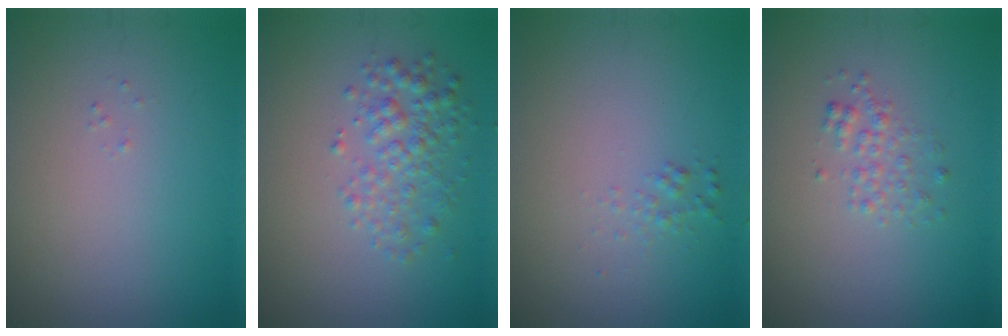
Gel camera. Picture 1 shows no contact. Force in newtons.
{"total": 3.0, "press": 3.0, "slide": 0.1}
{"total": 0.8, "press": 0.8, "slide": 0.0}
{"total": 1.5, "press": 1.5, "slide": 0.0}